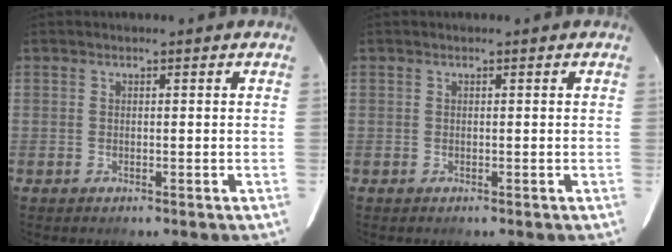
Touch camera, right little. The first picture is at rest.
{"total": 0.0}